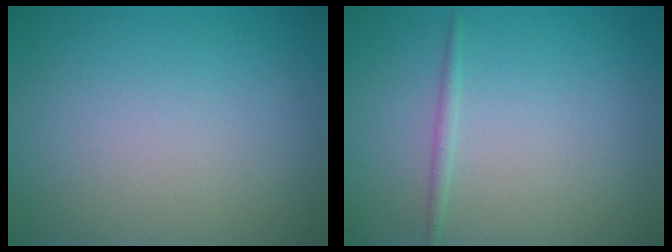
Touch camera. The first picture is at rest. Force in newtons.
{"total": 0.7, "press": 0.7, "slide": 0.0}